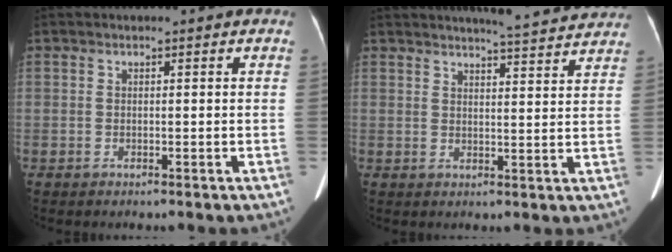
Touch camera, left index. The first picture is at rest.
{"total": 10.4, "force": [9.9, 0.3, 3.0], "torque": [-0.043, -0.002, 0.112]}